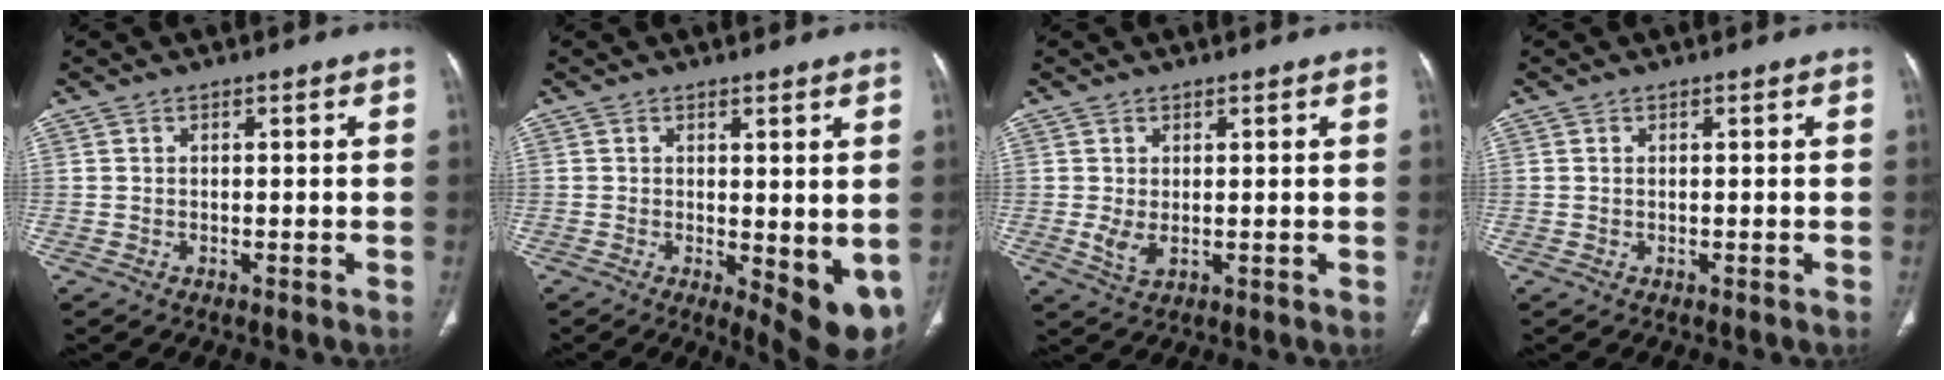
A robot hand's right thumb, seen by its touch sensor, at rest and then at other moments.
{"total": 8.6, "force": [-0.9, 3.1, 8.0], "torque": [-0.096, -0.022, -0.002]}
{"total": 2.8, "force": [0.1, 1.3, 2.5], "torque": [-0.051, -0.010, 0.010]}
{"total": 0.0}